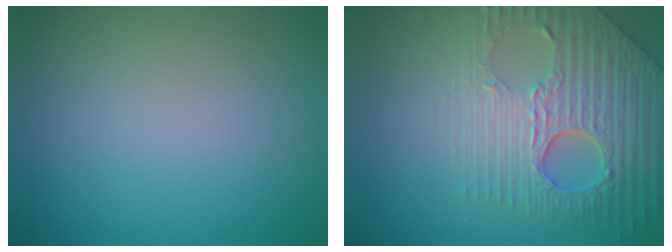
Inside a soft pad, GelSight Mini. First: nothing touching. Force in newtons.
{"total": 6.2, "press": 5.2, "slide": 3.3}